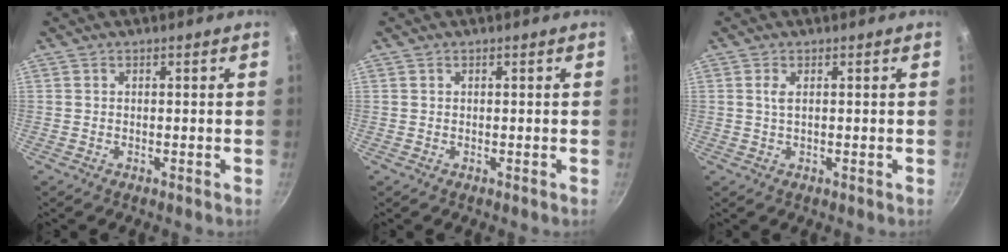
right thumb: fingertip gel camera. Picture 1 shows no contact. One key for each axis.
{"total": 0.0}
{"total": 1.6, "fx": 0.3, "fy": 0.4, "fz": 1.5, "tx": -0.035, "ty": 0.000, "tz": 0.004}